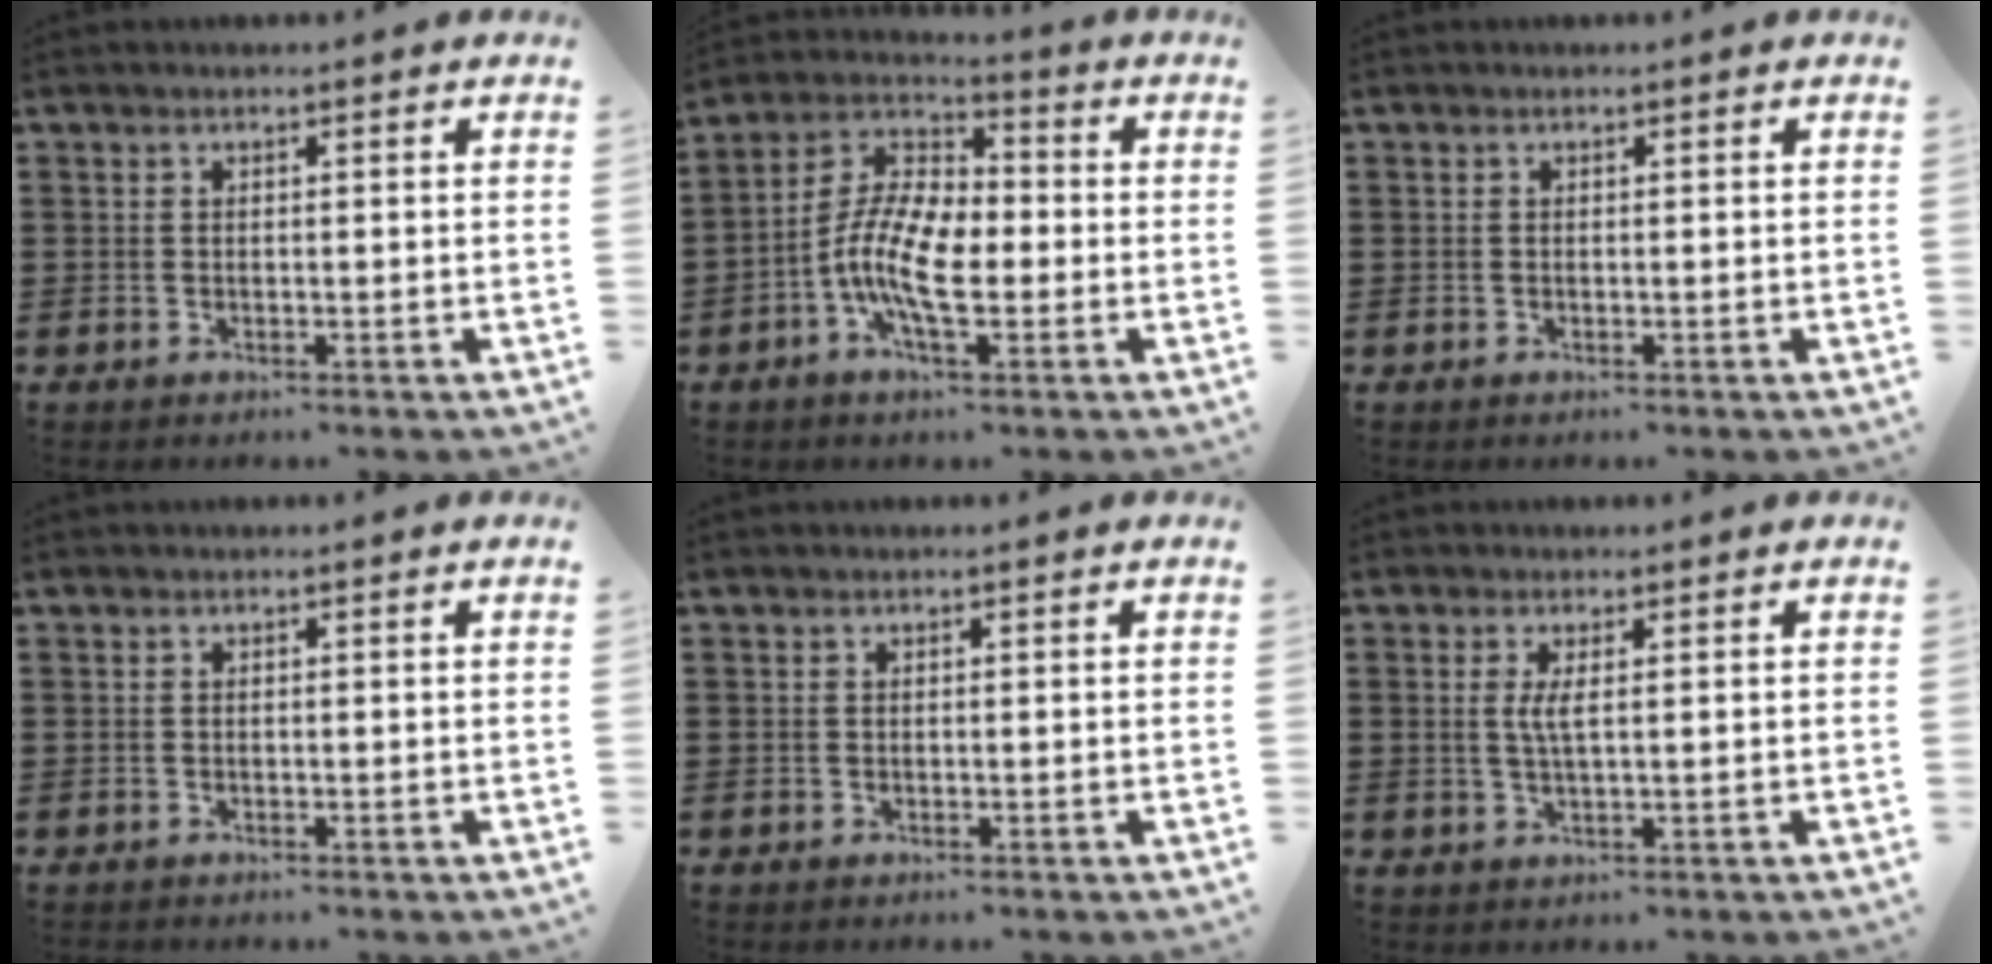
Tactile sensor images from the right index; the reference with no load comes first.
{"total": 10.8, "force": [-3.0, 4.8, 9.2], "torque": [-0.218, -0.008, -0.065]}
{"total": 0.0}
{"total": 0.0}
{"total": 0.0}
{"total": 2.5, "force": [0.5, 0.3, 2.4], "torque": [-0.049, 0.000, 0.006]}